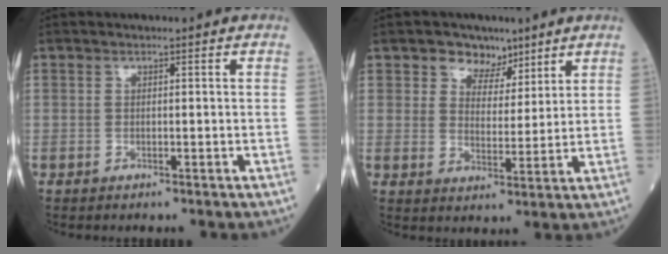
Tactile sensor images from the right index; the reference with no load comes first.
{"total": 5.9, "force": [4.0, 4.0, 1.7], "torque": [-0.020, 0.005, 0.067]}